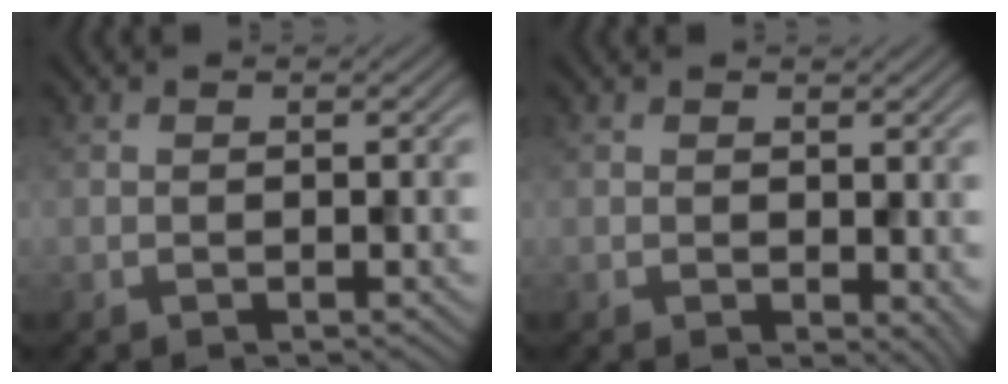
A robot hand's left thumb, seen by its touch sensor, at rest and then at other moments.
{"total": 2.3, "force": [0.3, 1.5, 1.7], "torque": [-0.022, -0.006, 0.008]}